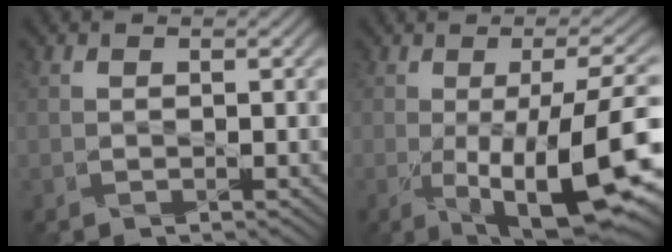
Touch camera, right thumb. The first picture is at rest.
{"total": 14.0, "force": [-3.1, 4.5, 12.9], "torque": [-0.193, -0.027, -0.037]}